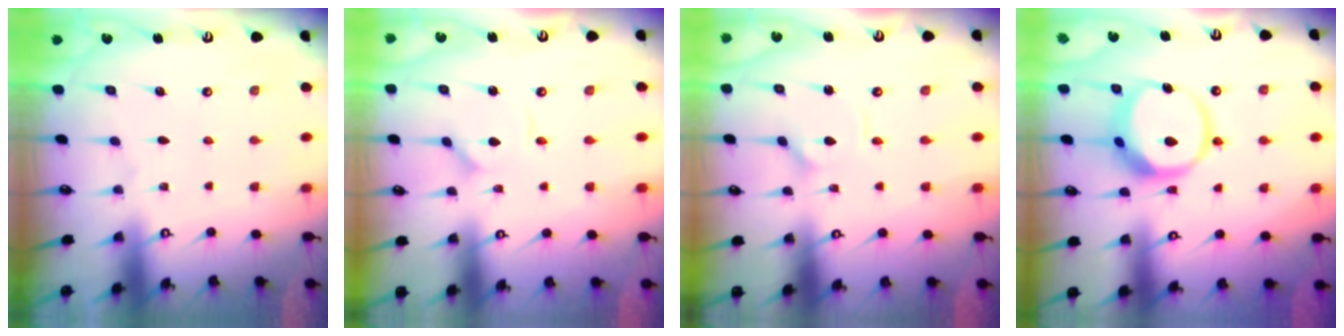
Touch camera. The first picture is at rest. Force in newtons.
{"total": 1.6, "press": 1.5, "slide": 0.2}
{"total": 2.3, "press": 2.2, "slide": 0.7}
{"total": 12.1, "press": 12.0, "slide": 1.6}